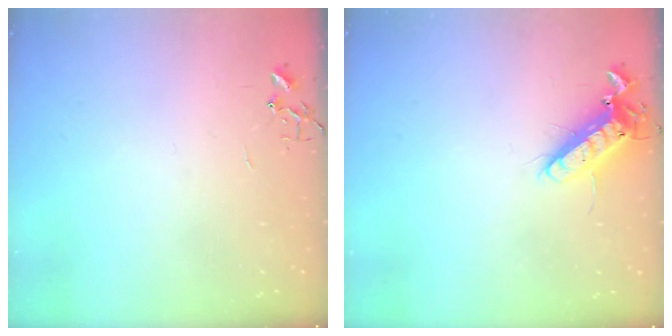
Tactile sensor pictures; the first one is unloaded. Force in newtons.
{"total": 12.3, "press": 12.1, "slide": 2.3}